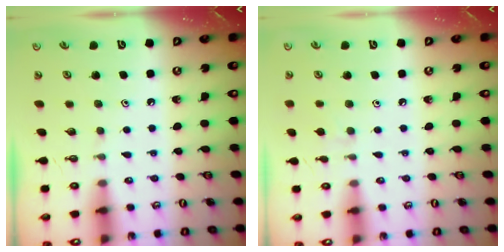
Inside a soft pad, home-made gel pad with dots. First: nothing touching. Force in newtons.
{"total": 5.5, "press": 5.5, "slide": 0.7}